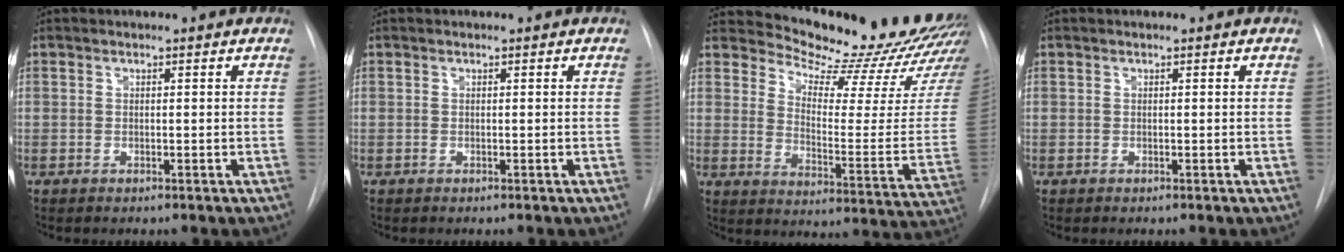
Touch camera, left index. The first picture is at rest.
{"total": 0.0}
{"total": 20.4, "force": [19.6, 1.1, 5.5], "torque": [-0.086, -0.132, 0.245]}
{"total": 0.0}